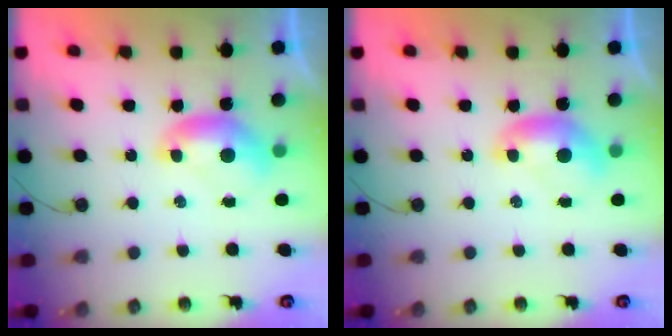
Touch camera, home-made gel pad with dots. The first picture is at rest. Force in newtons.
{"total": 0.0}